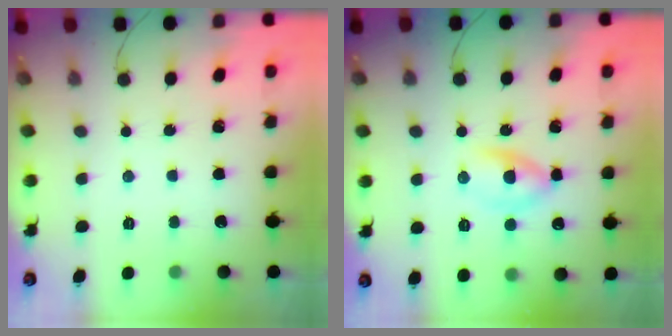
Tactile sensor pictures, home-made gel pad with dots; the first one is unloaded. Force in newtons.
{"total": 3.9, "press": 3.7, "slide": 1.3}